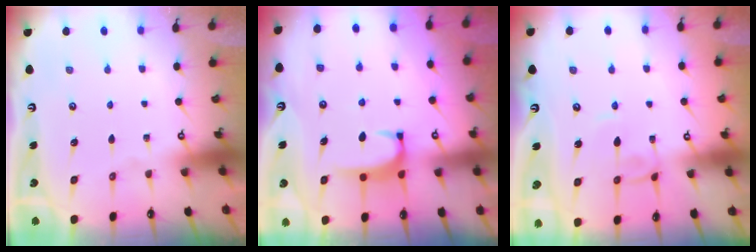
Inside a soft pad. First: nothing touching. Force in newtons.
{"total": 1.9, "press": 1.9, "slide": 0.4}
{"total": 2.6, "press": 2.6, "slide": 0.2}